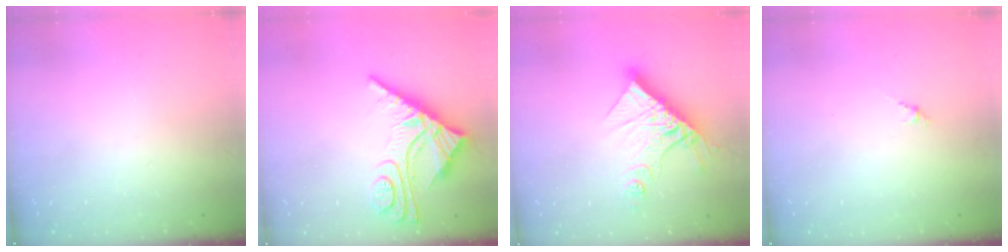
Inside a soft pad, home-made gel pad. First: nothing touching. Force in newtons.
{"total": 9.7, "press": 9.7, "slide": 0.9}
{"total": 15.9, "press": 15.8, "slide": 1.7}
{"total": 1.9, "press": 1.8, "slide": 0.7}